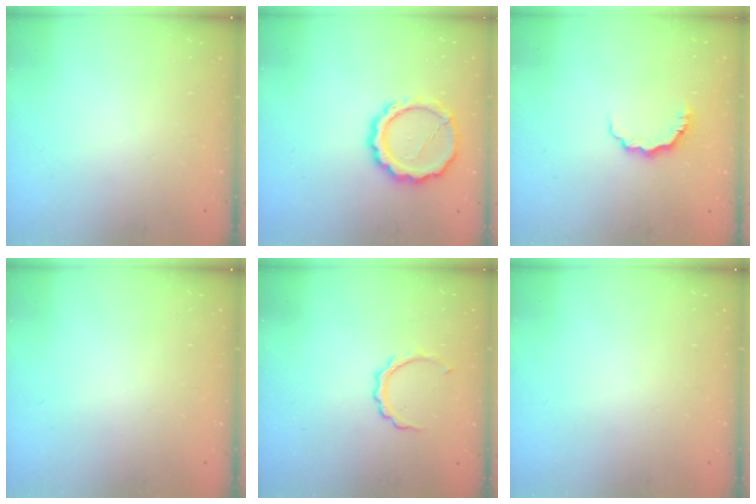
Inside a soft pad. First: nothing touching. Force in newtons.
{"total": 12.9, "press": 12.6, "slide": 2.5}
{"total": 6.3, "press": 6.2, "slide": 1.0}
{"total": 0.0}
{"total": 4.9, "press": 4.9, "slide": 0.5}
{"total": 0.0}